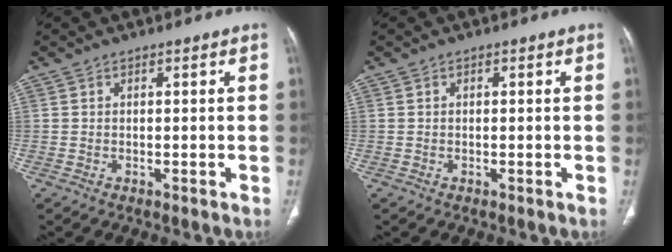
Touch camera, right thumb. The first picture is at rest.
{"total": 0.0}